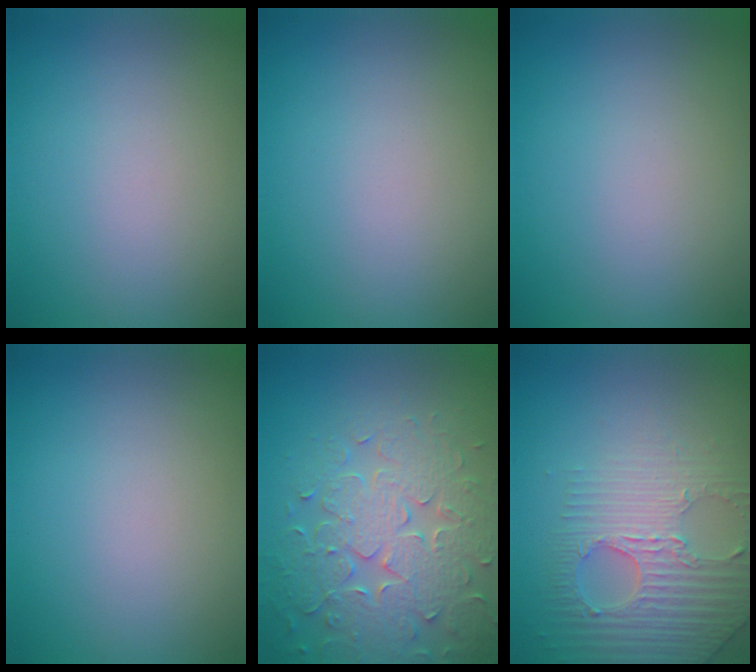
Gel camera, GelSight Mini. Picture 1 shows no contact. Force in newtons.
{"total": 0.0}
{"total": 0.0}
{"total": 0.0}
{"total": 7.1, "press": 5.8, "slide": 4.2}
{"total": 3.9, "press": 3.8, "slide": 1.1}